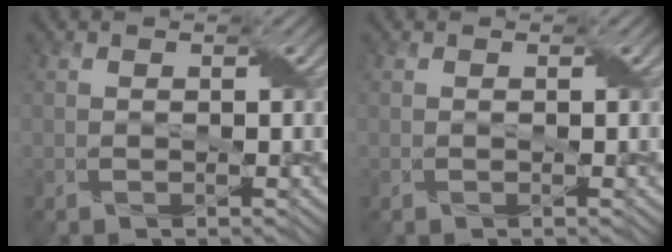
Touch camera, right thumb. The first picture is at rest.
{"total": 0.0}